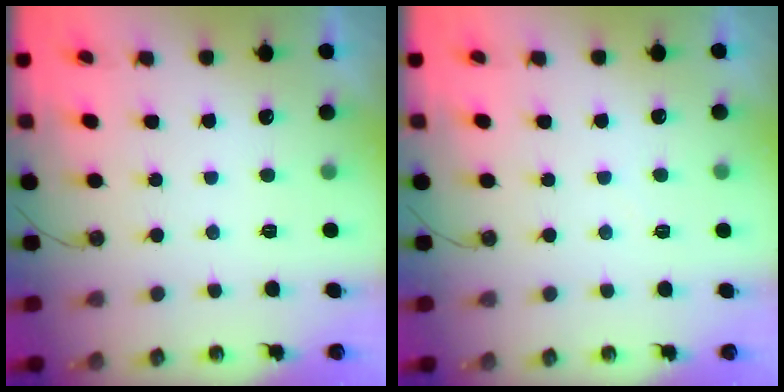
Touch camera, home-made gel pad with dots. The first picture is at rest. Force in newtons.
{"total": 3.8, "press": 3.8, "slide": 0.4}